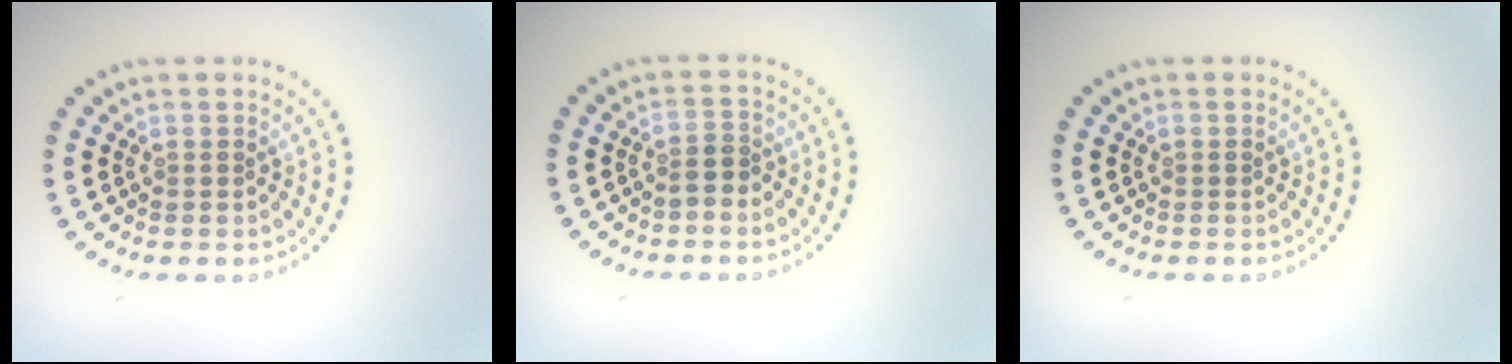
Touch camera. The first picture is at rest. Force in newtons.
{"total": 1.6, "press": 1.5, "slide": 0.7}
{"total": 0.0}